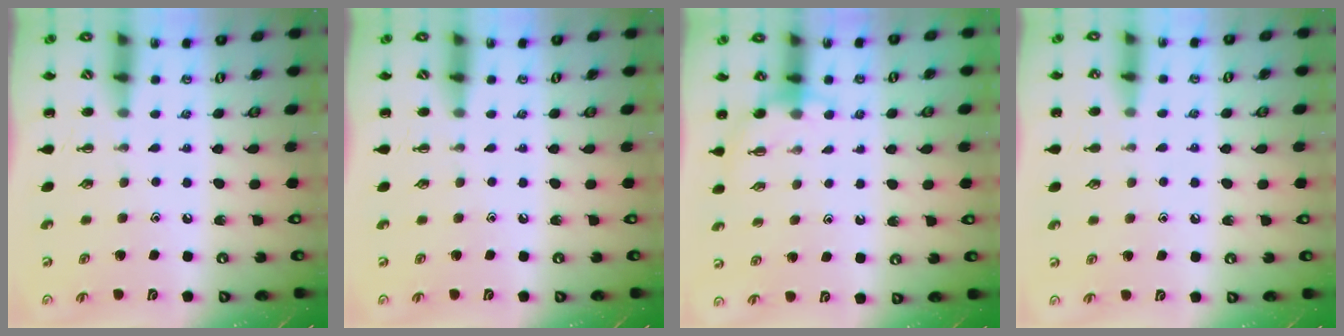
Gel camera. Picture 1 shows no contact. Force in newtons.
{"total": 0.0}
{"total": 5.6, "press": 5.5, "slide": 1.0}
{"total": 4.9, "press": 4.6, "slide": 1.8}